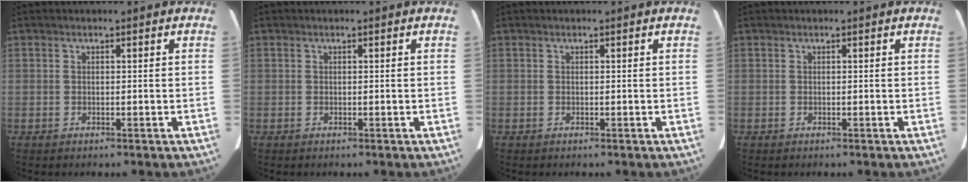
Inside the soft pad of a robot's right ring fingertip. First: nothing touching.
{"total": 0.0}
{"total": 0.0}
{"total": 0.0}